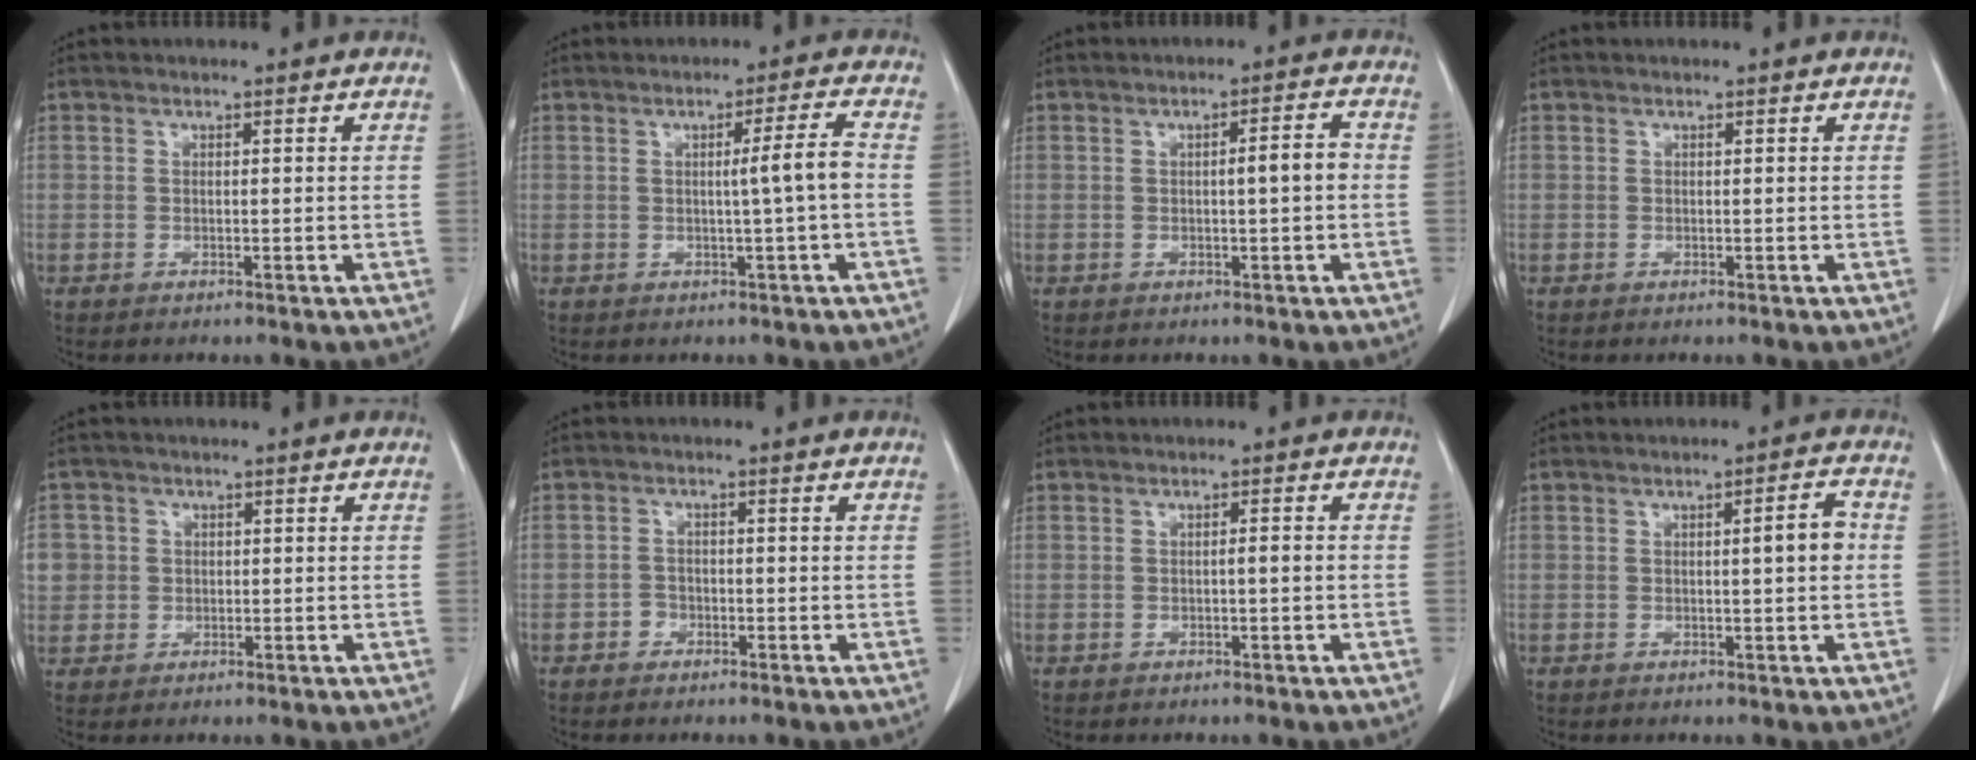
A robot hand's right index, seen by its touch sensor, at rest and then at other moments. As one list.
[{"total": 4.1, "force": [-0.4, -1.0, 3.9], "torque": [-0.060, 0.002, -0.004]}, {"total": 3.4, "force": [-0.1, 0.3, 3.4], "torque": [-0.052, 0.005, -0.002]}, {"total": 0.0}, {"total": 4.4, "force": [0.7, 4.3, 0.3], "torque": [0.001, 0.009, 0.016]}, {"total": 1.4, "force": [-0.8, 1.2, 0.3], "torque": [-0.001, 0.006, -0.015]}, {"total": 1.2, "force": [-0.3, 0.0, 1.1], "torque": [-0.016, 0.002, -0.003]}, {"total": 3.4, "force": [0.2, 0.3, 3.4], "torque": [-0.051, 0.005, 0.002]}]